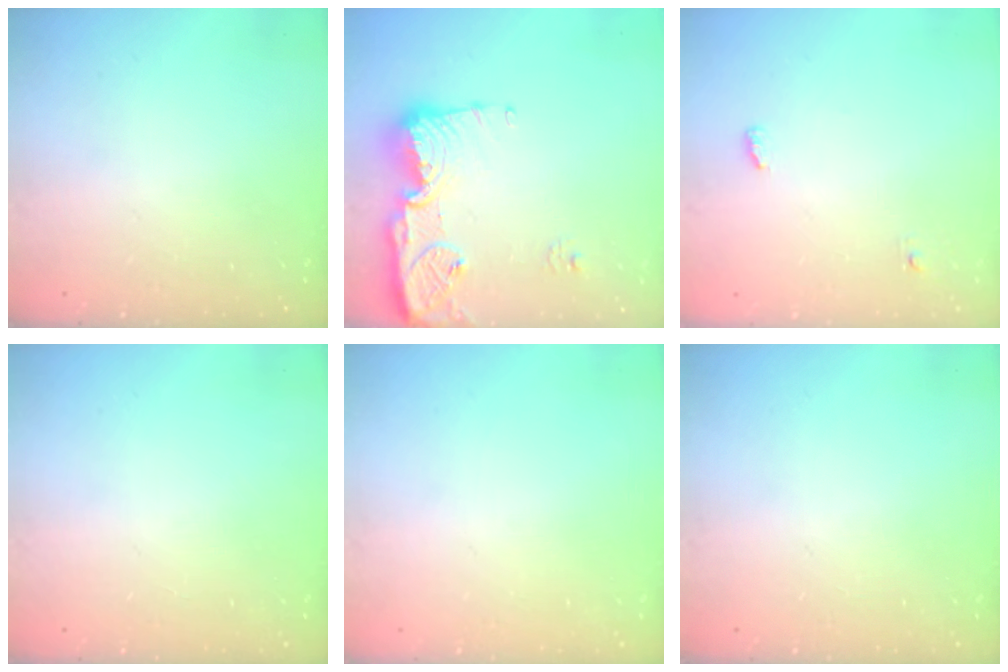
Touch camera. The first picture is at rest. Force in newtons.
{"total": 15.8, "press": 15.7, "slide": 1.4}
{"total": 3.5, "press": 3.4, "slide": 1.0}
{"total": 0.0}
{"total": 0.0}
{"total": 0.0}